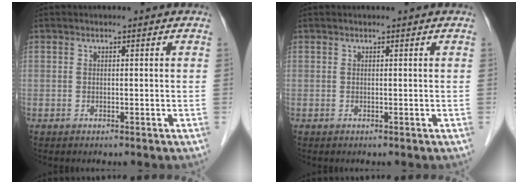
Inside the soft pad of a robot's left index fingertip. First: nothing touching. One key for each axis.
{"total": 0.0}